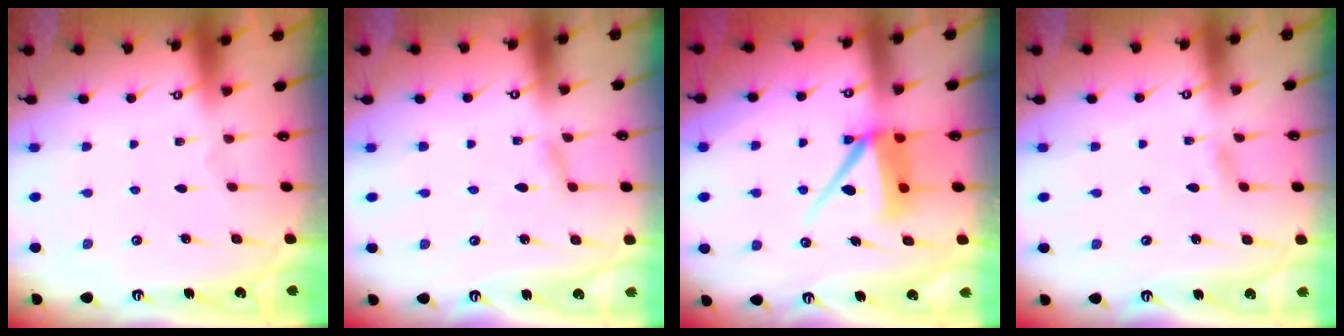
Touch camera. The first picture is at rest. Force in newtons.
{"total": 2.4, "press": 2.4, "slide": 0.2}
{"total": 8.6, "press": 8.5, "slide": 1.2}
{"total": 2.4, "press": 2.4, "slide": 0.3}